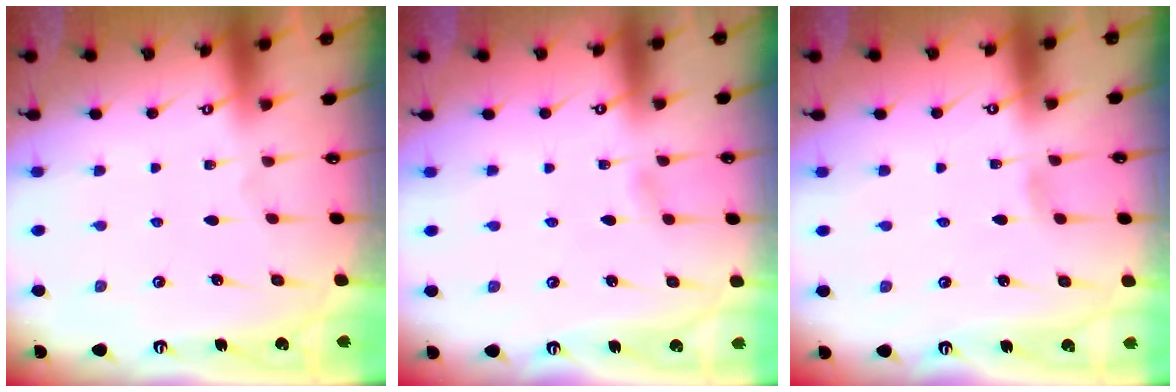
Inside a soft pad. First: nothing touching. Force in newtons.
{"total": 1.7, "press": 1.7, "slide": 0.1}
{"total": 2.6, "press": 2.6, "slide": 0.3}